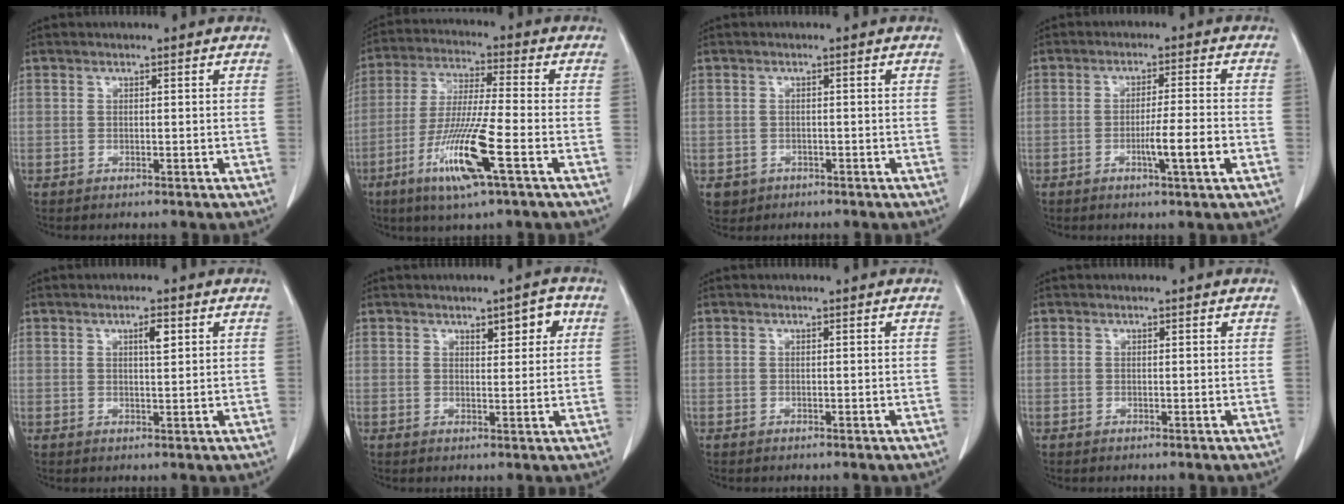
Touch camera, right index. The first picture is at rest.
{"total": 12.9, "force": [-5.3, 0.2, 11.7], "torque": [-0.235, -0.025, -0.101]}
{"total": 2.2, "force": [-1.0, 2.0, 0.3], "torque": [-0.006, 0.004, -0.009]}
{"total": 6.1, "force": [-2.1, -0.3, 5.7], "torque": [-0.089, -0.008, -0.033]}
{"total": 2.7, "force": [1.1, 0.7, 2.3], "torque": [-0.040, -0.002, 0.018]}
{"total": 4.1, "force": [1.9, 1.5, 3.3], "torque": [-0.043, 0.005, 0.027]}
{"total": 0.0}
{"total": 0.0}